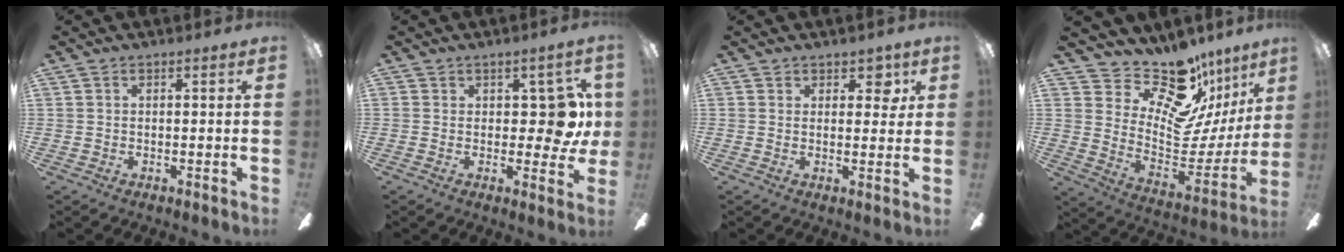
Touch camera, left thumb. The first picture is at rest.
{"total": 8.9, "force": [0.8, 4.8, 7.4], "torque": [-0.090, 0.001, 0.014]}
{"total": 4.1, "force": [2.3, 2.5, 2.2], "torque": [-0.018, -0.002, 0.036]}
{"total": 17.8, "force": [14.9, 7.4, 6.4], "torque": [-0.089, -0.146, 0.260]}